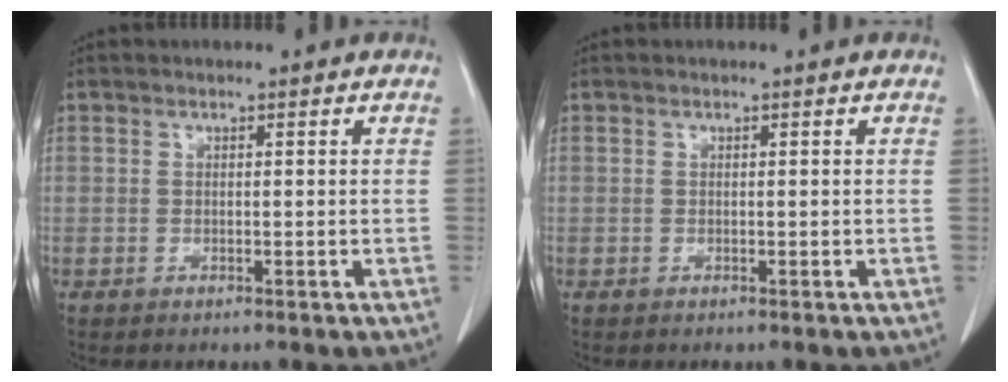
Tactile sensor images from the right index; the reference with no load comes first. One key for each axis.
{"total": 0.0}